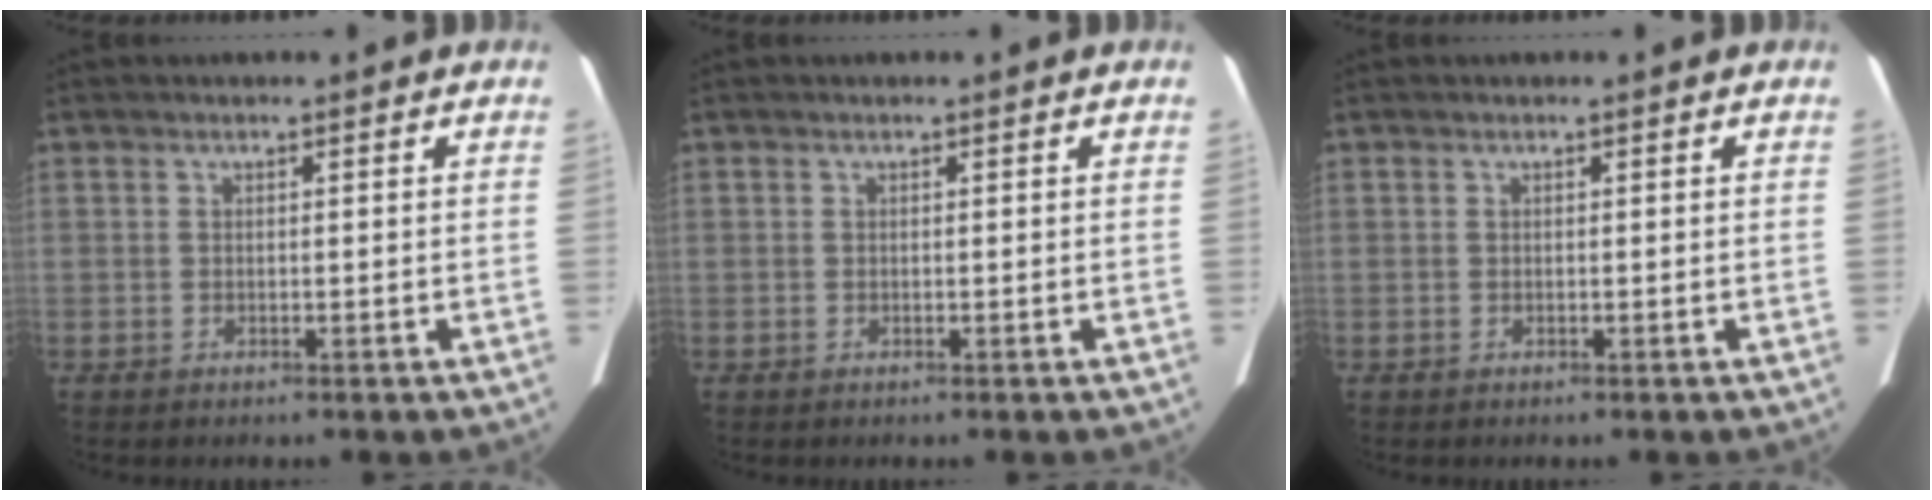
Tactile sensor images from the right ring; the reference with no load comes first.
{"total": 0.0}
{"total": 0.0}